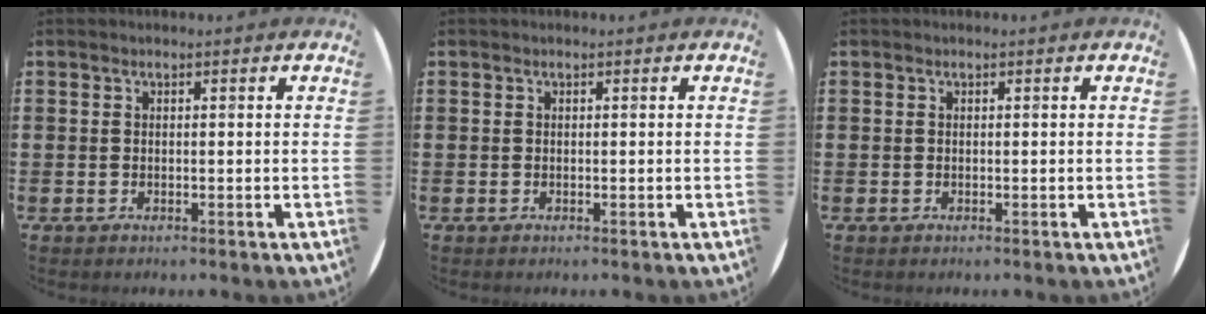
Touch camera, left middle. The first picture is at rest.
{"total": 0.0}
{"total": 0.0}